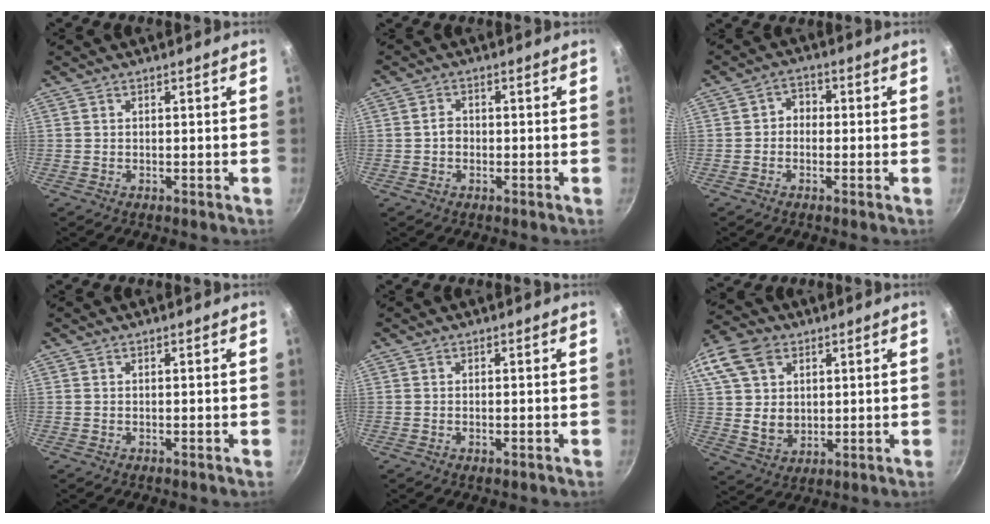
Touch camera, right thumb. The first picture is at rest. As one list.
[{"total": 2.2, "force": [-0.4, 1.8, 1.2], "torque": [-0.011, 0.011, -0.007]}, {"total": 3.1, "force": [-0.6, 2.7, 1.5], "torque": [-0.004, 0.013, -0.018]}, {"total": 0.0}, {"total": 1.0, "force": [-0.3, 0.4, 0.9], "torque": [-0.015, 0.000, -0.006]}, {"total": 20.0, "force": [7.6, 15.1, 10.7], "torque": [-0.240, 0.013, 0.147]}]